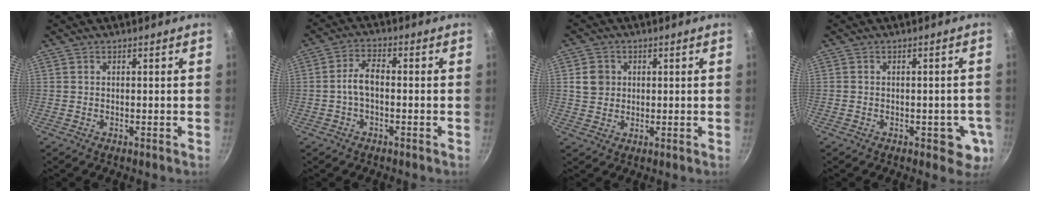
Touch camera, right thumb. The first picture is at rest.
{"total": 4.7, "force": [-0.9, 2.4, 3.9], "torque": [-0.073, 0.025, -0.023]}
{"total": 4.7, "force": [0.9, 4.2, 1.8], "torque": [-0.011, 0.004, 0.014]}
{"total": 5.5, "force": [-1.6, 3.3, 4.2], "torque": [-0.019, 0.002, -0.019]}